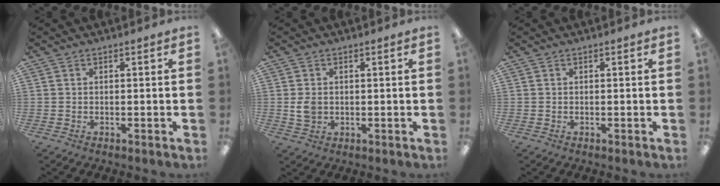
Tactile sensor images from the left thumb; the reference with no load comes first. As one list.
[{"total": 3.5, "force": [0.1, 2.8, 2.1], "torque": [-0.039, -0.001, -0.001]}, {"total": 0.0}]